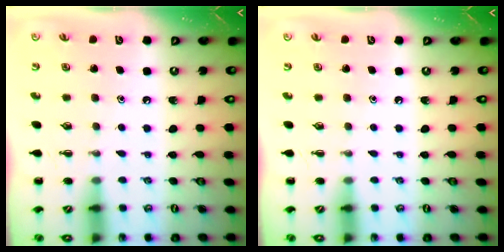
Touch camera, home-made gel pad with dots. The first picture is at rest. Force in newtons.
{"total": 0.0}